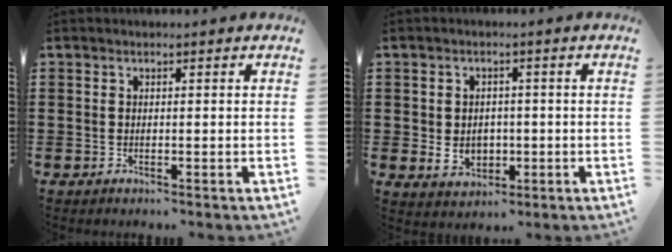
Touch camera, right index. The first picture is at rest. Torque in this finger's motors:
{"motor_torque": [1.11, 1.02, 0.13, 0.00]}